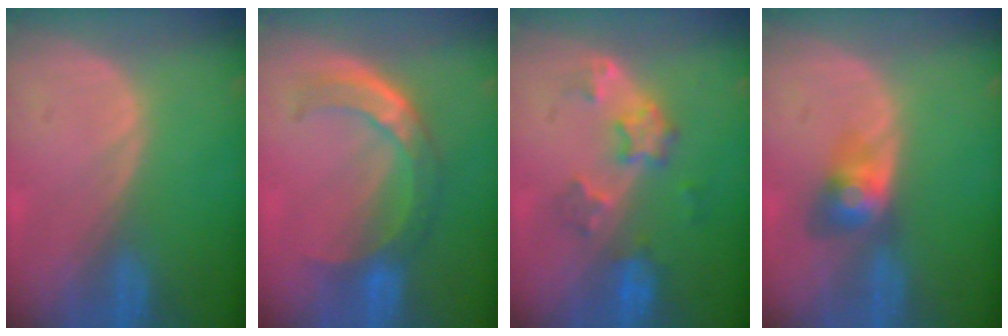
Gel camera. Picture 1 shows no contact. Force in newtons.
{"total": 8.1, "press": 6.8, "slide": 4.4}
{"total": 5.9, "press": 5.4, "slide": 2.4}
{"total": 3.9, "press": 3.9, "slide": 0.3}